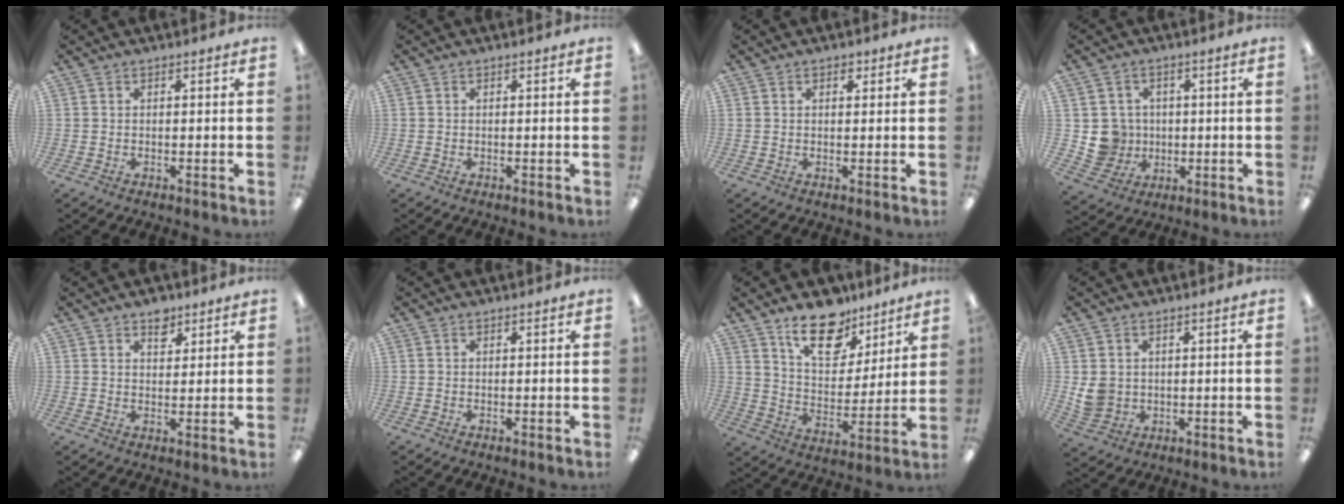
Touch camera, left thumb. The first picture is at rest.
{"total": 0.0}
{"total": 1.6, "force": [0.9, 1.0, 0.8], "torque": [-0.009, 0.001, 0.014]}
{"total": 6.7, "force": [0.5, 6.6, 0.8], "torque": [-0.029, 0.006, 0.017]}
{"total": 4.4, "force": [3.0, 2.6, 1.8], "torque": [-0.001, -0.017, 0.048]}
{"total": 0.0}
{"total": 15.6, "force": [11.1, 8.0, 7.4], "torque": [-0.108, -0.062, 0.199]}
{"total": 4.7, "force": [1.2, 4.3, 1.6], "torque": [-0.037, 0.003, 0.026]}